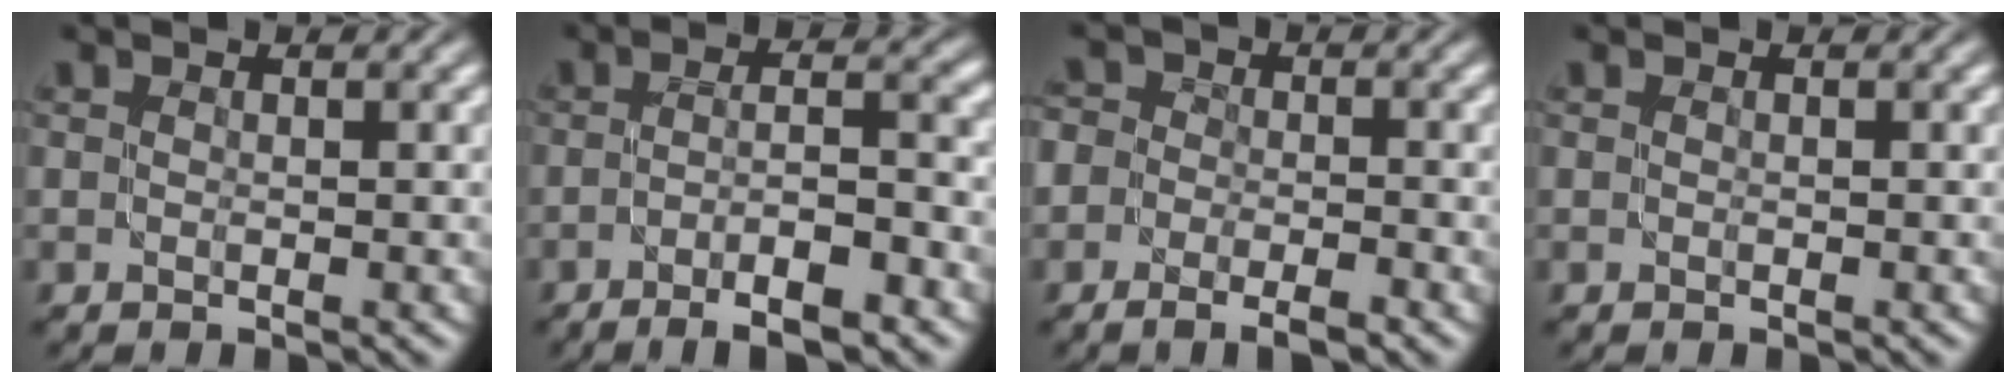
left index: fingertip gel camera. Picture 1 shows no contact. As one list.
[{"total": 6.9, "force": [-3.3, 1.5, 5.9], "torque": [-0.086, 0.007, -0.051]}, {"total": 5.1, "force": [-2.6, 3.3, 3.0], "torque": [-0.007, 0.011, -0.055]}, {"total": 0.0}]